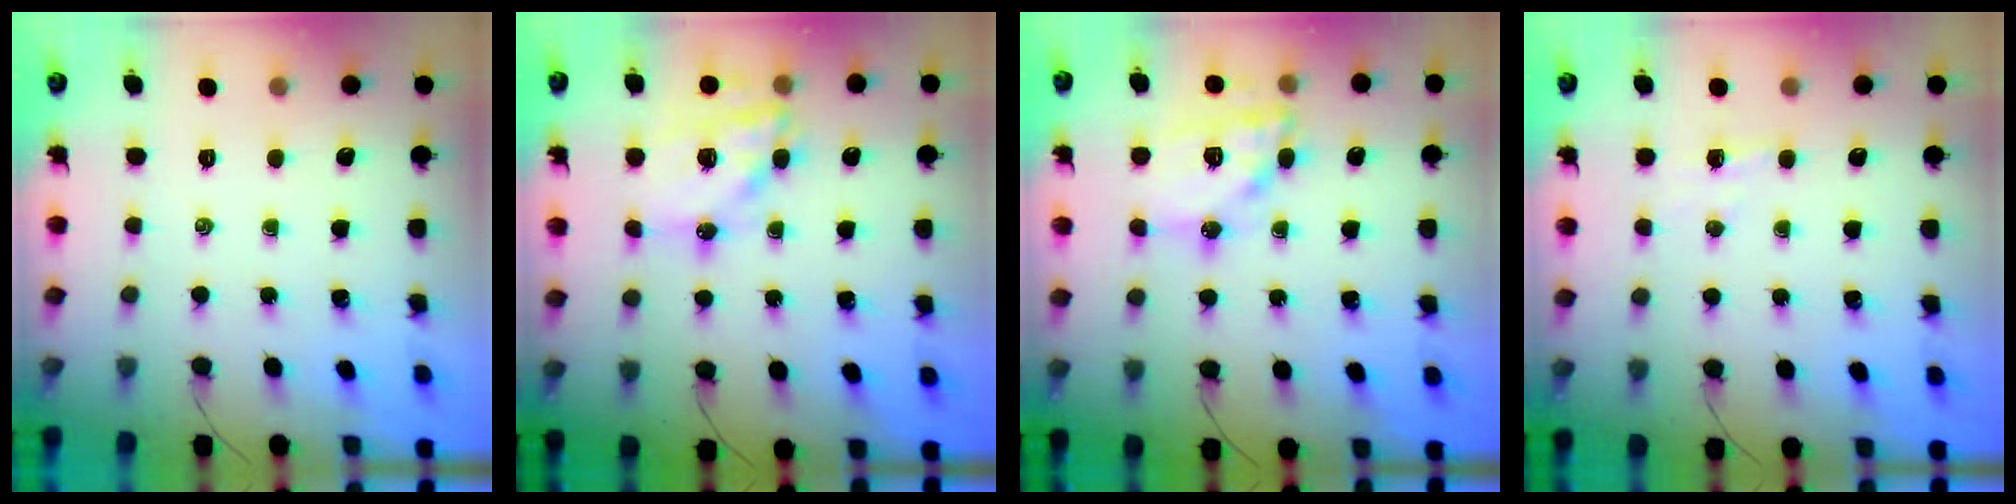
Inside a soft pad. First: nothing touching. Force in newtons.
{"total": 16.0, "press": 15.5, "slide": 3.7}
{"total": 15.6, "press": 15.3, "slide": 2.9}
{"total": 3.0, "press": 2.9, "slide": 0.7}